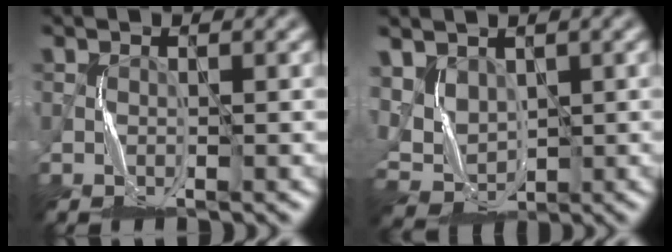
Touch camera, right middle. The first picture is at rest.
{"total": 3.6, "force": [2.1, 2.6, 1.5], "torque": [-0.042, -0.003, 0.047]}